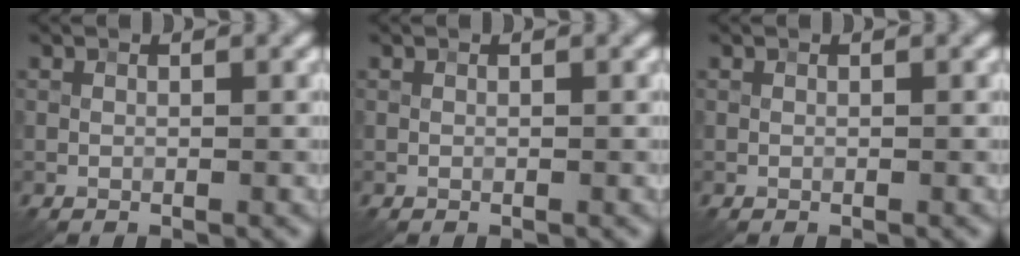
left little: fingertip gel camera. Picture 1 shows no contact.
{"total": 0.0}
{"total": 0.0}